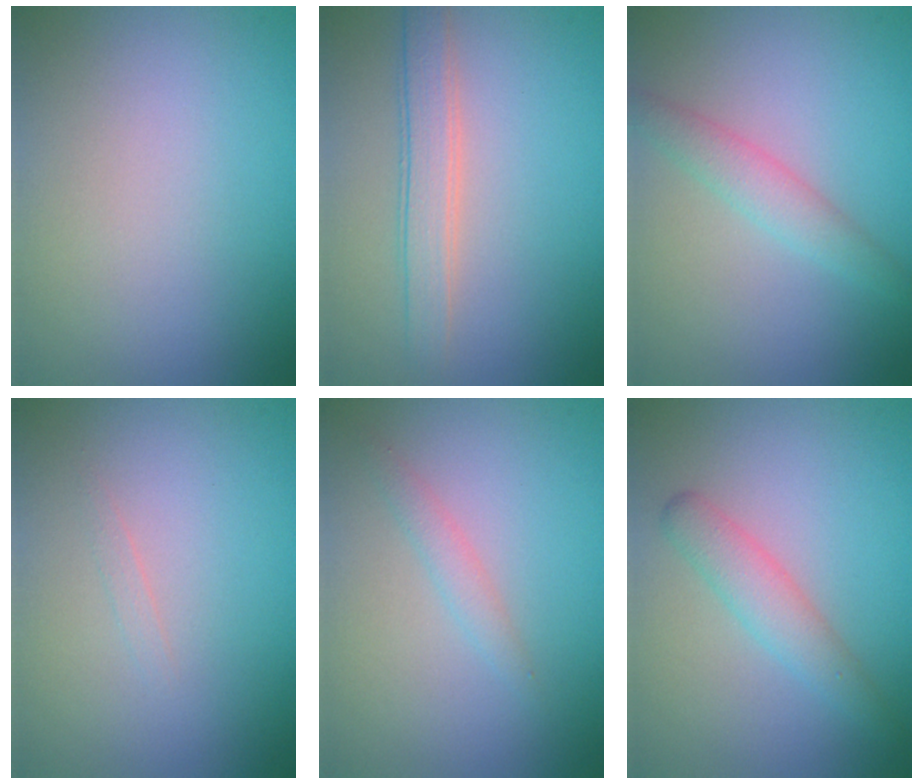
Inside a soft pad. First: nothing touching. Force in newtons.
{"total": 2.8, "press": 2.8, "slide": 0.3}
{"total": 2.3, "press": 2.3, "slide": 0.0}
{"total": 0.5, "press": 0.5, "slide": 0.1}
{"total": 1.2, "press": 1.2, "slide": 0.0}
{"total": 2.5, "press": 2.5, "slide": 0.1}